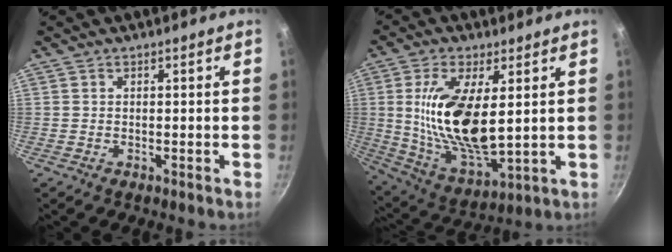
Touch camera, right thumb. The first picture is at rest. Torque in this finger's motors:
{"motor_torque": [0.97, 1.97, 1.81, 0.10, 0.36]}